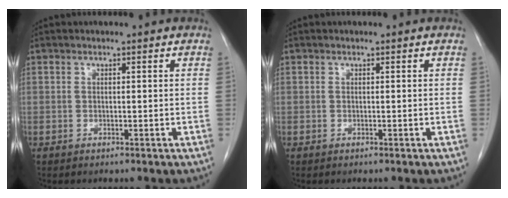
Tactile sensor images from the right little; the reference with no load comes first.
{"total": 0.0}